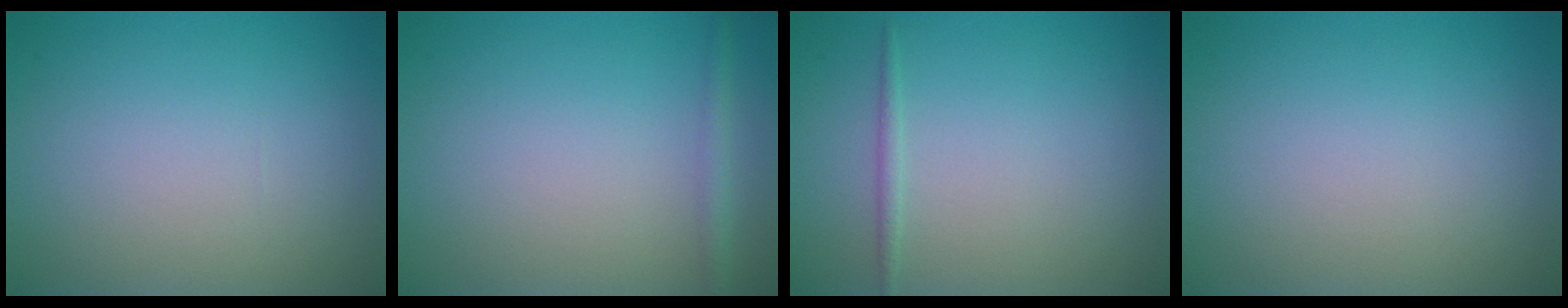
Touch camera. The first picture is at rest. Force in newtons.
{"total": 1.3, "press": 1.3, "slide": 0.1}
{"total": 0.8, "press": 0.8, "slide": 0.0}
{"total": 0.0}